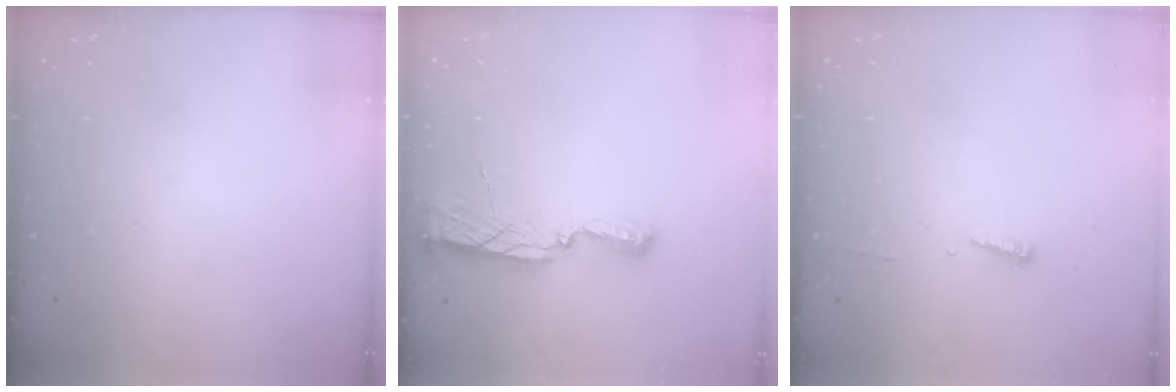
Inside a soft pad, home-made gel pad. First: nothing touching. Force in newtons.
{"total": 8.1, "press": 8.0, "slide": 0.5}
{"total": 3.7, "press": 3.7, "slide": 0.5}